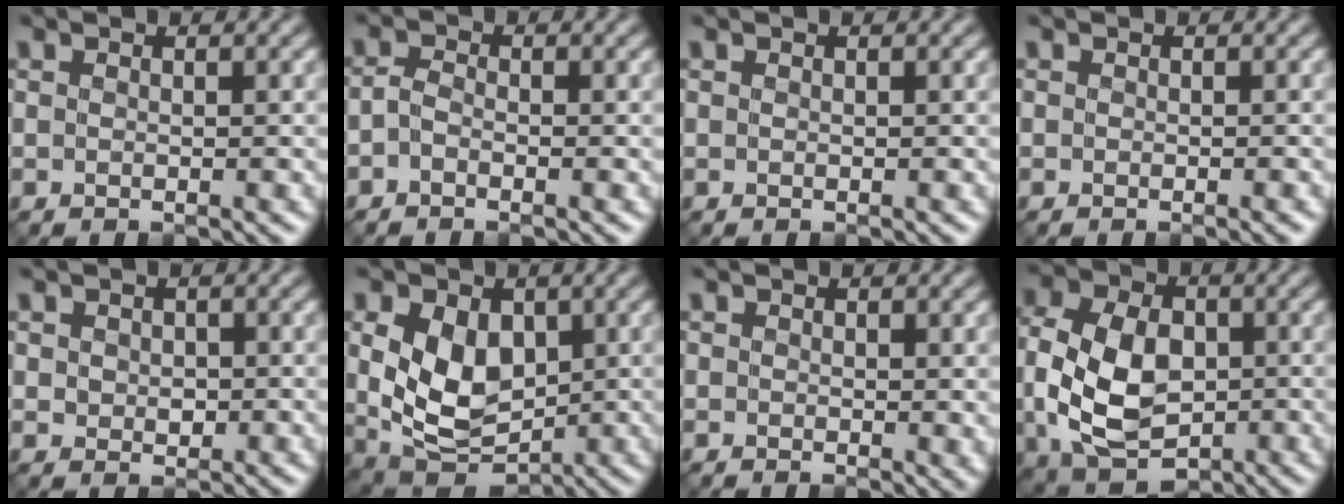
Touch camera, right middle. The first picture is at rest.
{"total": 1.3, "force": [-0.8, 0.6, 0.8], "torque": [-0.020, -0.001, -0.019]}
{"total": 0.0}
{"total": 0.7, "force": [-0.5, 0.1, 0.5], "torque": [-0.008, -0.007, -0.005]}
{"total": 1.4, "force": [0.2, 1.2, 0.6], "torque": [-0.012, -0.005, 0.005]}
{"total": 7.4, "force": [0.6, 5.2, 5.3], "torque": [-0.113, -0.012, 0.014]}
{"total": 1.3, "force": [0.2, 0.6, 1.1], "torque": [-0.007, -0.006, 0.002]}
{"total": 9.5, "force": [-1.0, 6.5, 6.8], "torque": [-0.154, -0.005, -0.027]}